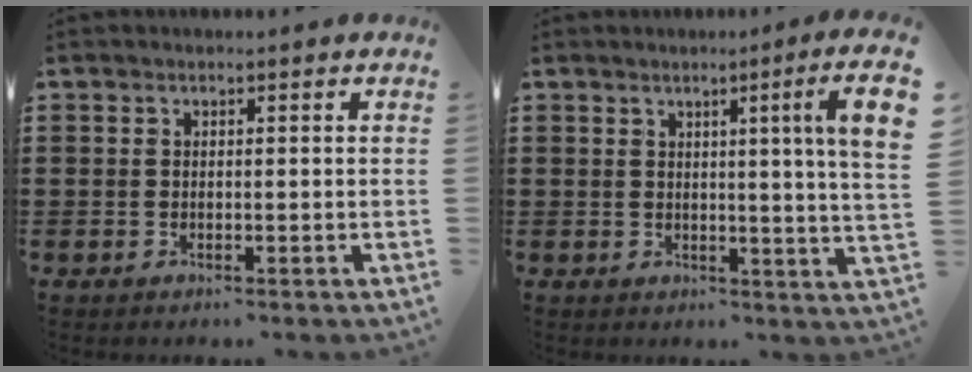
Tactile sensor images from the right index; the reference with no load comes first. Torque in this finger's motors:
{"motor_torque": [0.42, 0.02, 0.69, 0.08]}